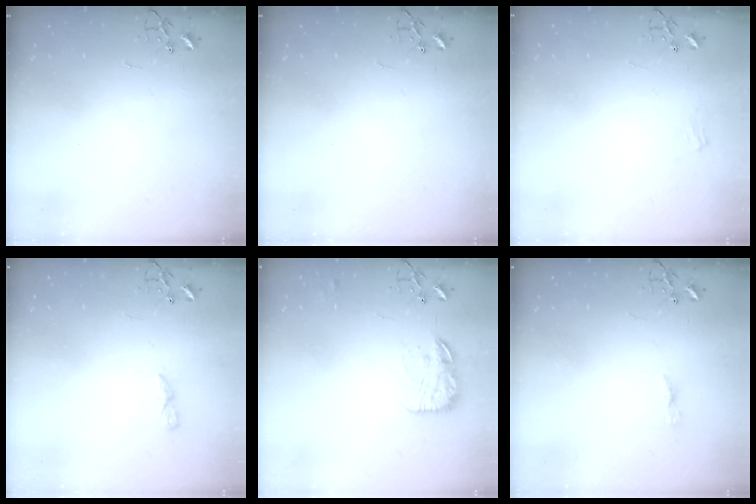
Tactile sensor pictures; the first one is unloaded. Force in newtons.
{"total": 0.0}
{"total": 6.1, "press": 6.1, "slide": 0.7}
{"total": 5.5, "press": 5.4, "slide": 0.4}
{"total": 15.5, "press": 15.5, "slide": 1.0}
{"total": 3.9, "press": 3.9, "slide": 0.5}